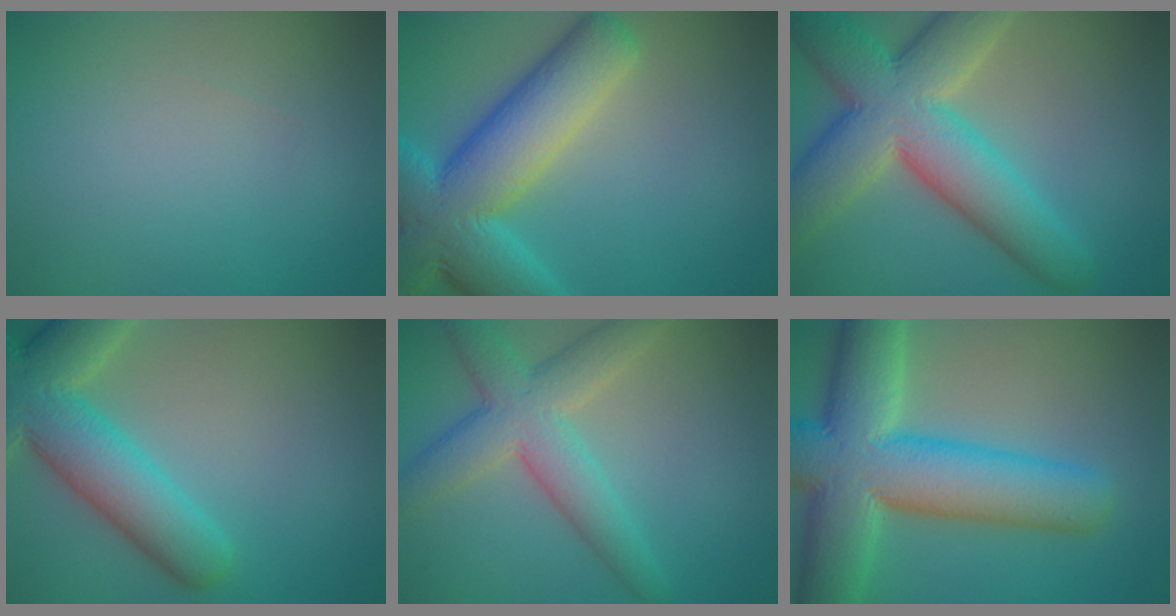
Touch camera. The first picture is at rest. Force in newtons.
{"total": 12.5, "press": 12.5, "slide": 0.5}
{"total": 11.7, "press": 11.7, "slide": 0.9}
{"total": 9.1, "press": 9.0, "slide": 0.7}
{"total": 6.2, "press": 6.2, "slide": 0.2}
{"total": 12.9, "press": 12.9, "slide": 0.6}